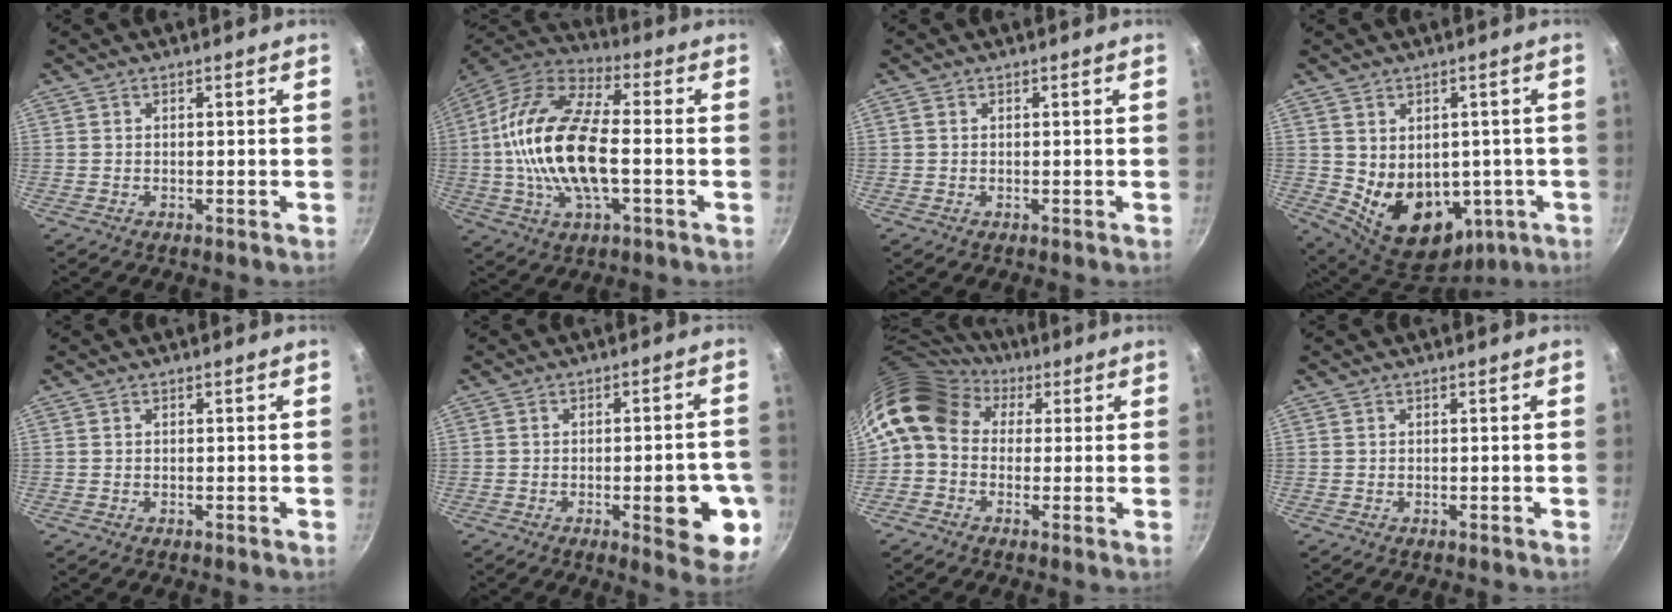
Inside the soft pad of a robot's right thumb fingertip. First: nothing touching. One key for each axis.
{"total": 20.5, "fx": -1.4, "fy": 9.2, "fz": 18.2, "tx": -0.340, "ty": 0.032, "tz": -0.041}
{"total": 0.6, "fx": 0.2, "fy": 0.4, "fz": 0.3, "tx": -0.006, "ty": 0.001, "tz": 0.002}
{"total": 14.4, "fx": -1.2, "fy": 10.8, "fz": 9.5, "tx": -0.115, "ty": -0.014, "tz": 0.017}
{"total": 0.0}
{"total": 12.1, "fx": -3.4, "fy": 3.9, "fz": 10.9, "tx": -0.107, "ty": 0.011, "tz": -0.040}
{"total": 12.7, "fx": 3.6, "fy": 9.8, "fz": 7.2, "tx": -0.128, "ty": 0.021, "tz": 0.042}
{"total": 0.0}